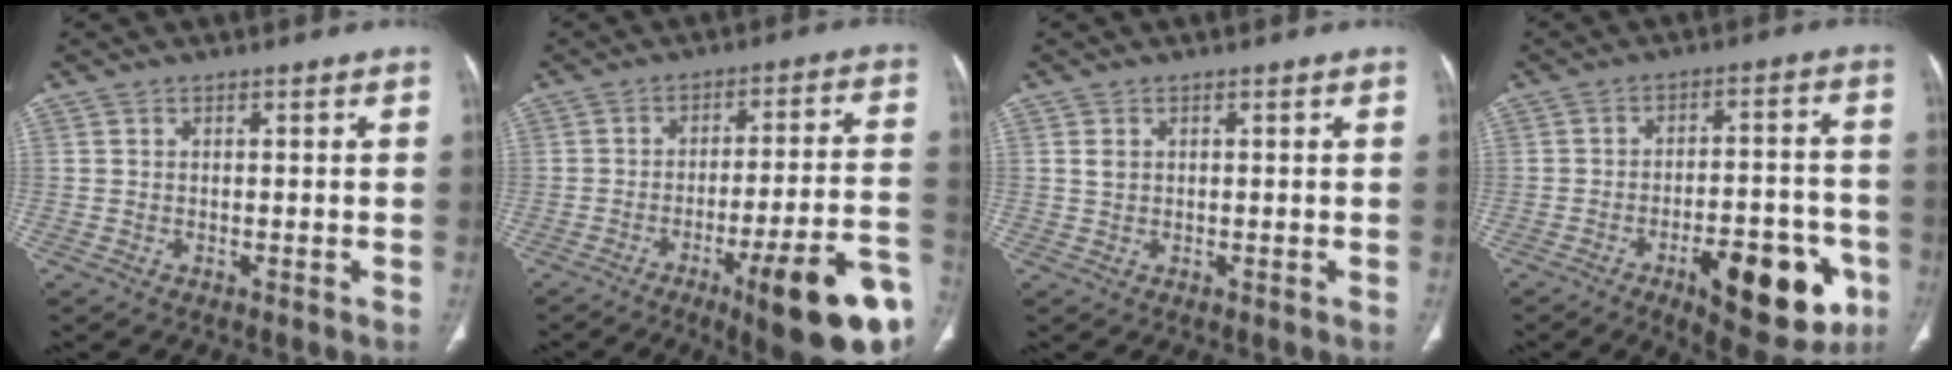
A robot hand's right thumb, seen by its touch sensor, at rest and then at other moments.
{"total": 20.5, "force": [-9.8, 3.5, 17.7], "torque": [-0.180, 0.045, -0.132]}
{"total": 1.4, "force": [0.4, 1.0, 0.8], "torque": [-0.012, -0.001, 0.012]}
{"total": 18.4, "force": [-7.9, 7.4, 14.9], "torque": [-0.159, 0.036, -0.098]}